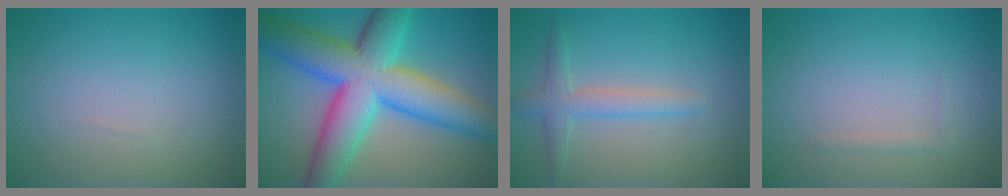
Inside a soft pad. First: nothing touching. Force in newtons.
{"total": 12.6, "press": 12.6, "slide": 0.3}
{"total": 2.7, "press": 2.7, "slide": 0.1}
{"total": 0.5, "press": 0.5, "slide": 0.0}